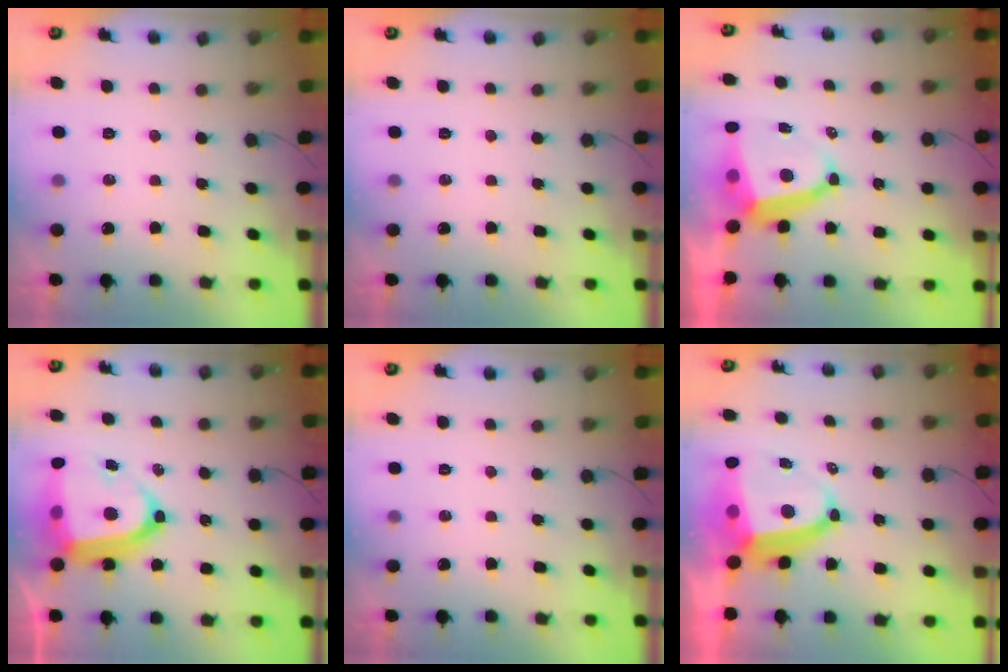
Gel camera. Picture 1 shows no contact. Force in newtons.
{"total": 0.0}
{"total": 8.3, "press": 8.2, "slide": 1.1}
{"total": 21.5, "press": 21.4, "slide": 1.6}
{"total": 0.0}
{"total": 10.5, "press": 10.4, "slide": 1.4}